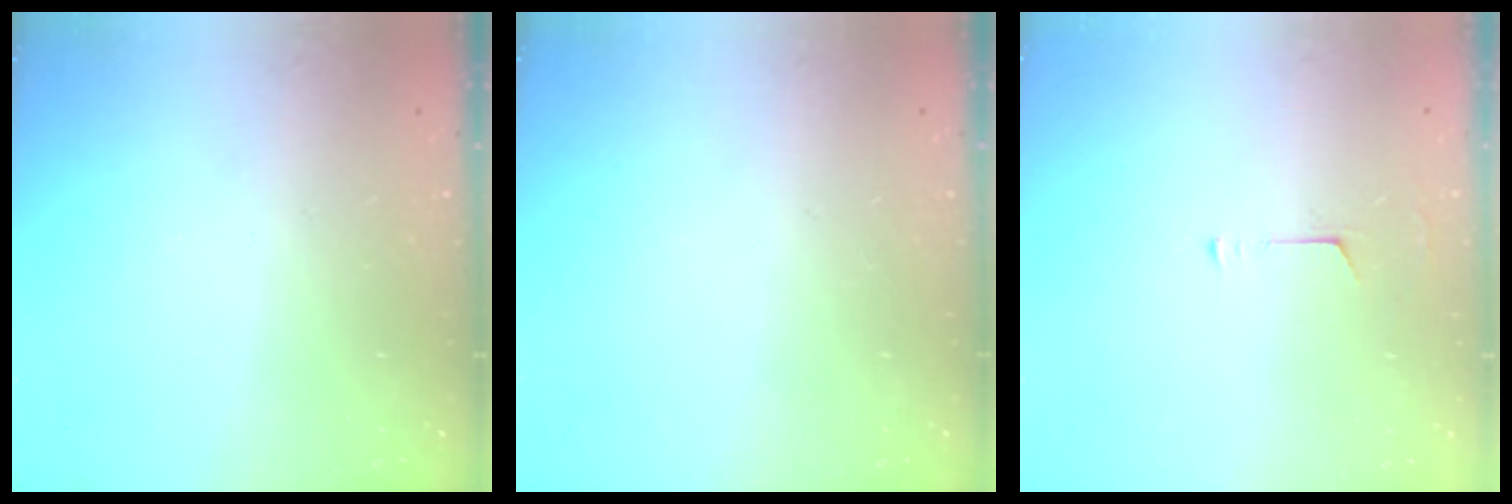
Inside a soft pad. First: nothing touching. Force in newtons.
{"total": 0.0}
{"total": 4.6, "press": 4.6, "slide": 0.3}